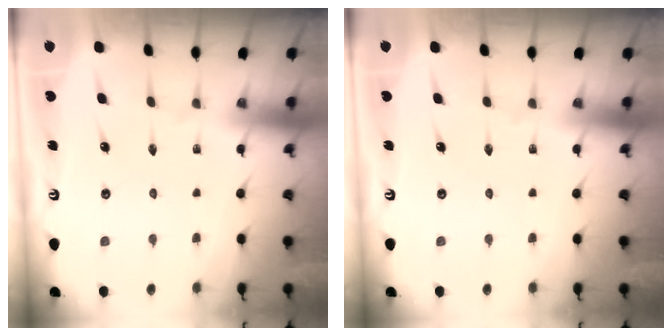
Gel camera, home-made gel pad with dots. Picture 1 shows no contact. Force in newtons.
{"total": 0.0}